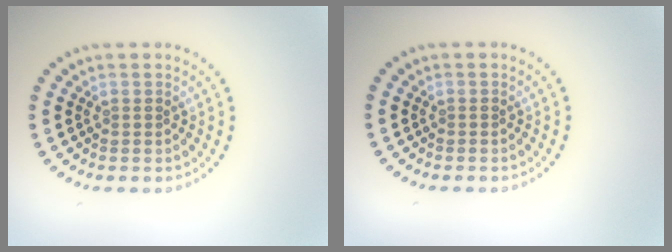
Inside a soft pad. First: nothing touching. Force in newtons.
{"total": 0.0}